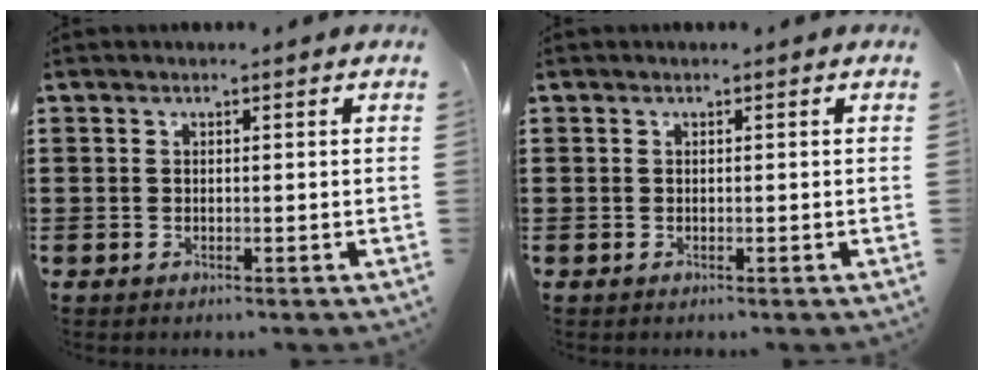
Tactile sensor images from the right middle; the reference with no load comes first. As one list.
[{"total": 0.0}]